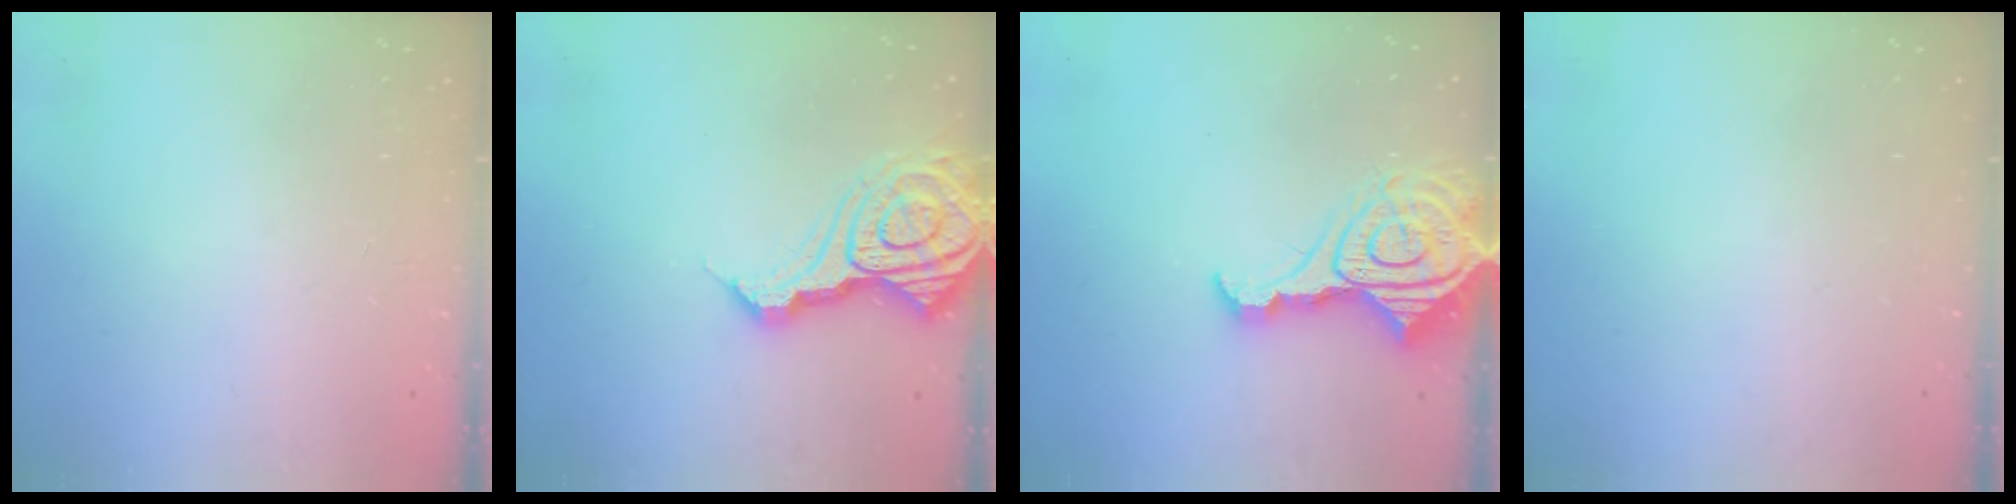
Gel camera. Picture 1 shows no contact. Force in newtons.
{"total": 17.6, "press": 17.4, "slide": 1.9}
{"total": 17.6, "press": 17.5, "slide": 2.0}
{"total": 0.0}